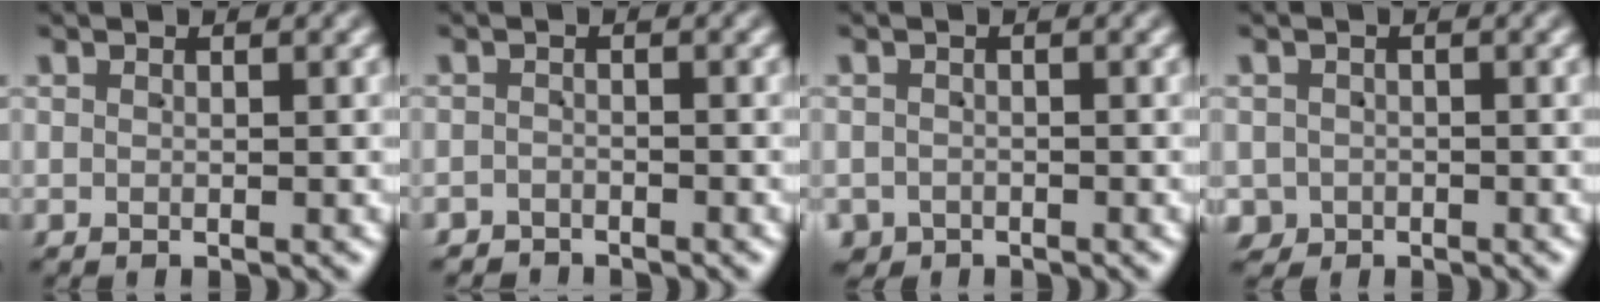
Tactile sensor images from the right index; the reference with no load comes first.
{"total": 2.4, "force": [-2.2, 0.4, -0.7], "torque": [0.017, -0.009, -0.039]}
{"total": 2.8, "force": [-2.1, 1.7, -0.3], "torque": [0.010, -0.019, -0.032]}
{"total": 4.3, "force": [-2.2, 3.7, 0.4], "torque": [-0.011, -0.029, -0.031]}